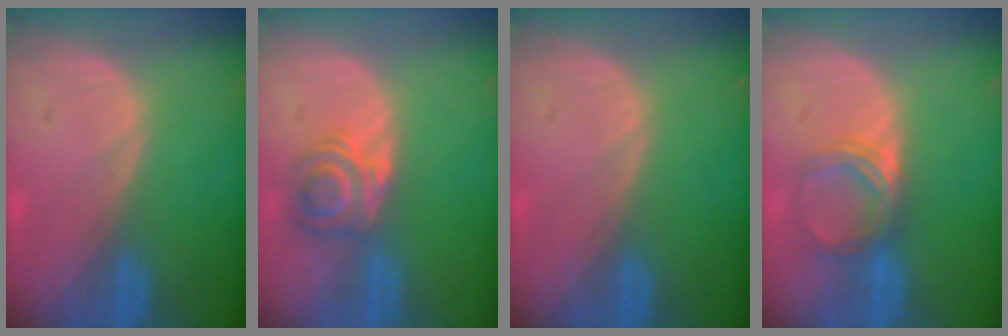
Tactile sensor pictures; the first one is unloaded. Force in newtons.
{"total": 5.8, "press": 4.9, "slide": 3.0}
{"total": 0.0}
{"total": 5.1, "press": 4.5, "slide": 2.3}